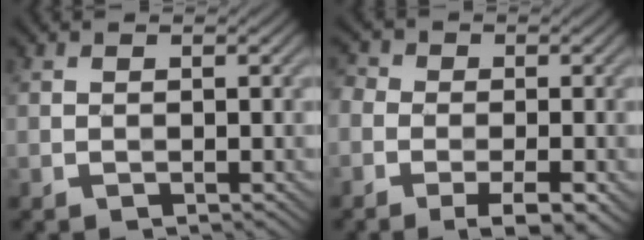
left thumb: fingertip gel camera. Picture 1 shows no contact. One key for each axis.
{"total": 6.9, "fx": -2.9, "fy": 4.0, "fz": 4.8, "tx": -0.086, "ty": -0.001, "tz": -0.051}